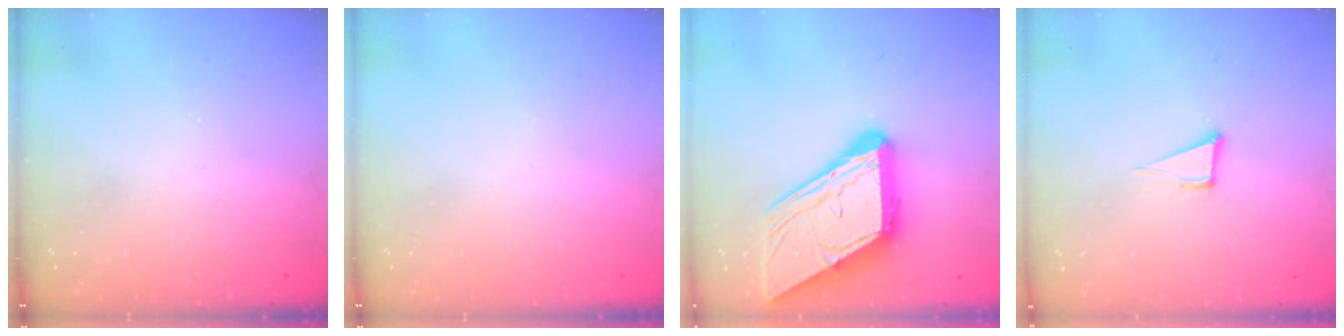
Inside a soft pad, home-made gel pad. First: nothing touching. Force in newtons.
{"total": 0.0}
{"total": 23.4, "press": 23.3, "slide": 2.5}
{"total": 5.1, "press": 4.3, "slide": 2.8}